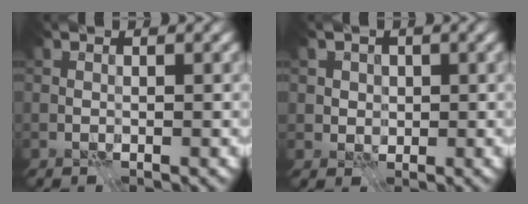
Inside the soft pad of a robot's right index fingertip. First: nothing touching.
{"total": 2.2, "force": [0.6, 1.9, 0.9], "torque": [-0.011, 0.002, 0.009]}